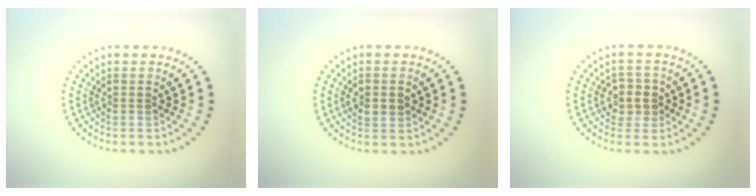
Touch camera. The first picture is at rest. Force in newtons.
{"total": 2.4, "press": 2.4, "slide": 0.1}
{"total": 2.4, "press": 2.3, "slide": 0.7}